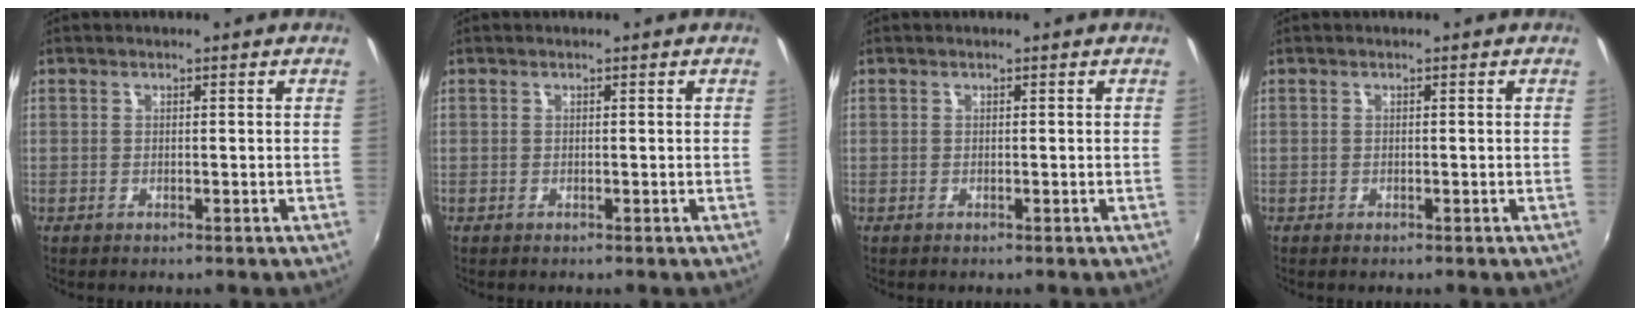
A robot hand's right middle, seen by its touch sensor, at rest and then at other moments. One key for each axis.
{"total": 0.0}
{"total": 0.0}
{"total": 0.8, "fx": 0.1, "fy": -0.7, "fz": -0.2, "tx": 0.007, "ty": -0.005, "tz": 0.000}